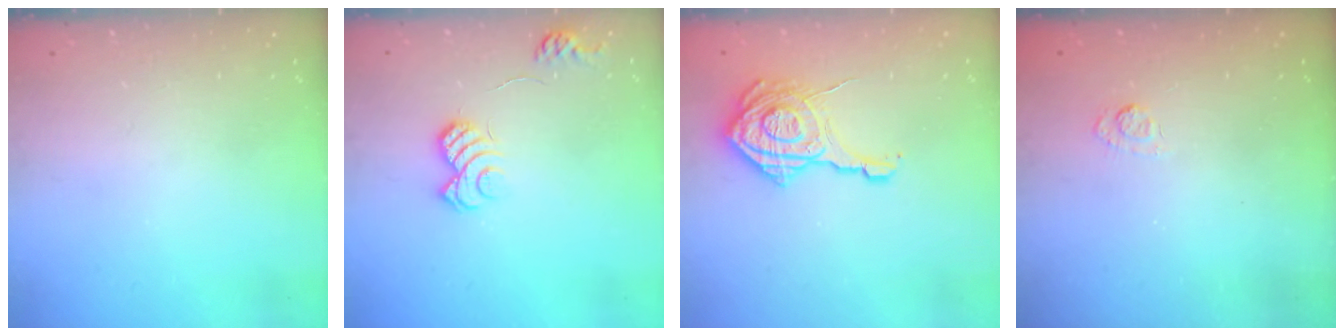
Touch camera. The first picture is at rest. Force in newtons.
{"total": 9.8, "press": 9.7, "slide": 0.7}
{"total": 18.4, "press": 18.3, "slide": 1.1}
{"total": 2.7, "press": 2.3, "slide": 1.5}